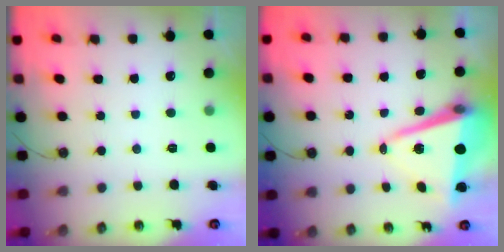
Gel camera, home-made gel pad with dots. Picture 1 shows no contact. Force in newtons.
{"total": 10.3, "press": 9.8, "slide": 3.1}